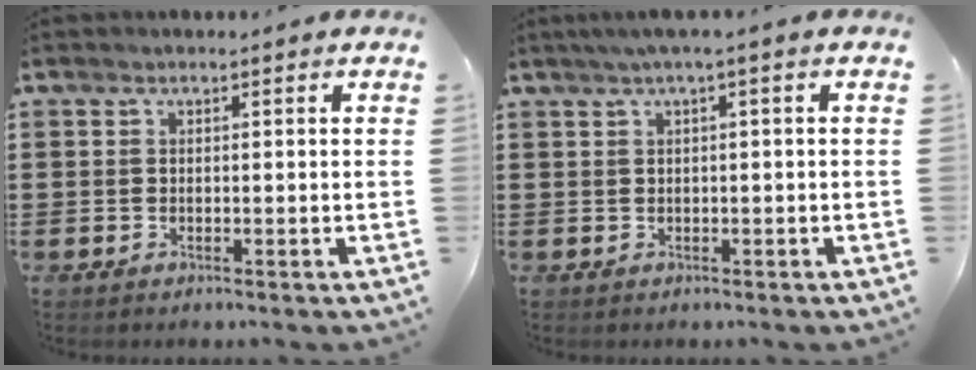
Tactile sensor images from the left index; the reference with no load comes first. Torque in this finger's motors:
{"motor_torque": [0.81, 0.98, 0.34, 0.04]}